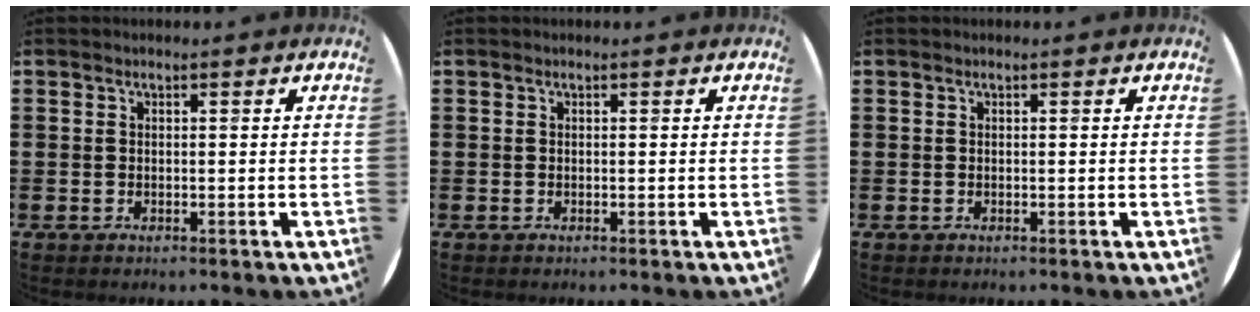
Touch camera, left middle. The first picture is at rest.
{"total": 0.0}
{"total": 0.0}